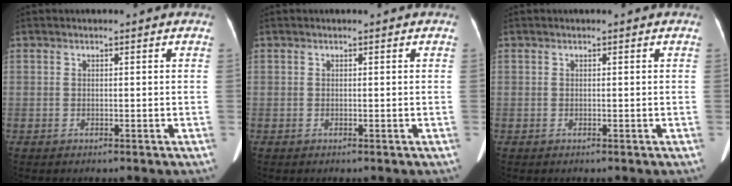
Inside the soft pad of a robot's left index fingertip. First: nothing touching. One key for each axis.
{"total": 0.0}
{"total": 0.0}